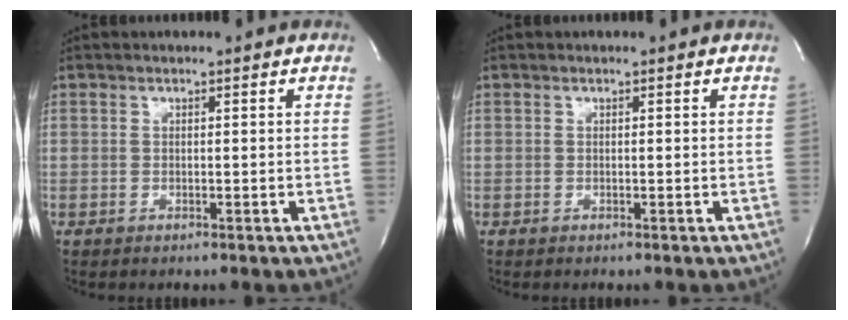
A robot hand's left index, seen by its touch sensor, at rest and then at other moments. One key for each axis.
{"total": 0.0}